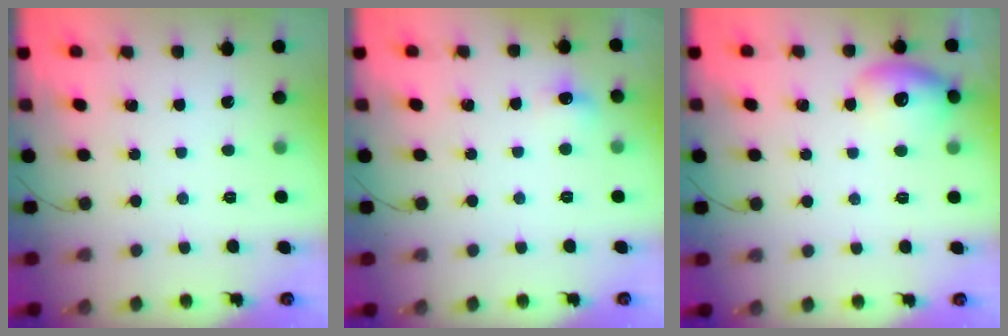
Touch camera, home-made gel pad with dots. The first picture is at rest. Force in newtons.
{"total": 6.4, "press": 6.2, "slide": 1.6}
{"total": 10.6, "press": 10.5, "slide": 1.3}